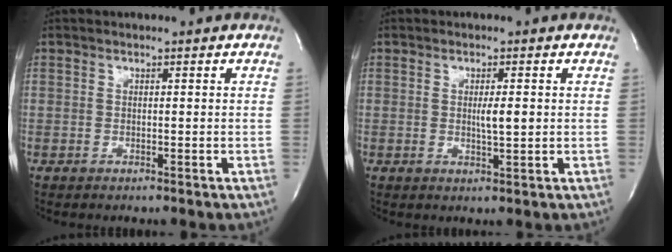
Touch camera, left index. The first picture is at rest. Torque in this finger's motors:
{"motor_torque": [0.31, 0.12, 0.04, 0.05]}